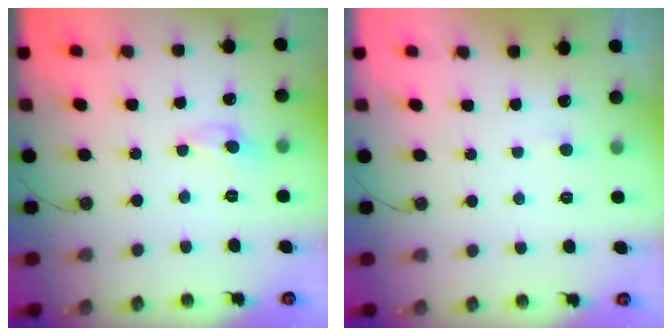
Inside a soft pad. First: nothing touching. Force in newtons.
{"total": 2.9, "press": 2.9, "slide": 0.2}